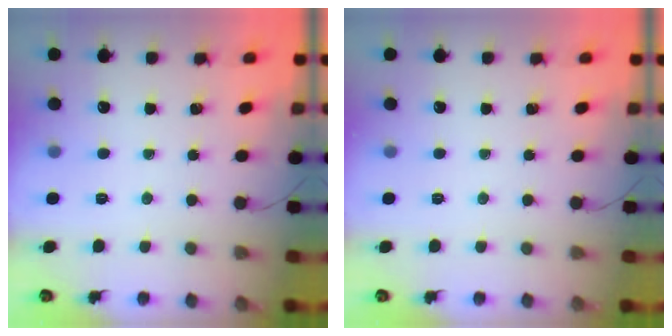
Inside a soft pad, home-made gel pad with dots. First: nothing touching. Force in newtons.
{"total": 0.0}